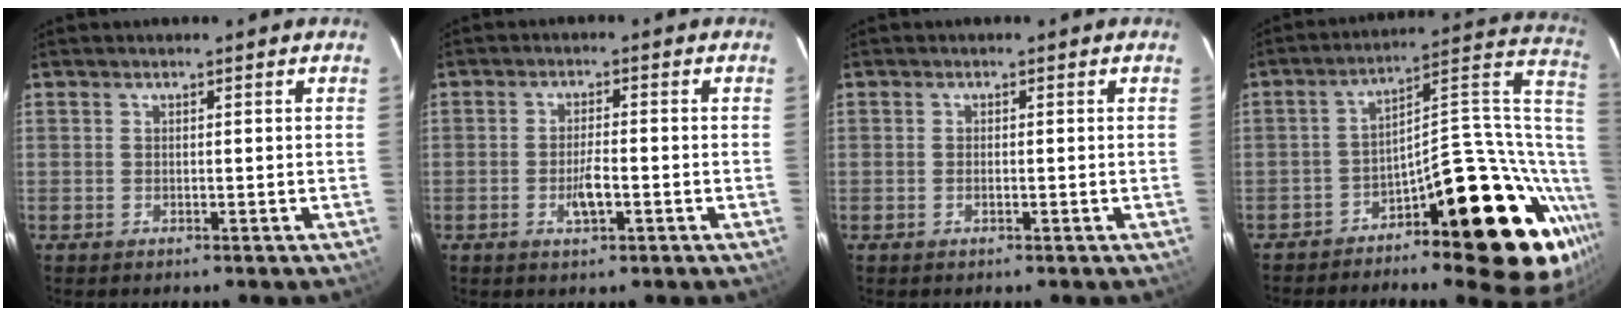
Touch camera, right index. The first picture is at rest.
{"total": 3.9, "force": [-1.5, 1.1, 3.4], "torque": [-0.065, -0.003, -0.023]}
{"total": 0.8, "force": [-0.1, 0.4, 0.7], "torque": [-0.015, 0.000, -0.003]}
{"total": 21.5, "force": [-9.3, 7.8, 17.8], "torque": [-0.191, 0.048, -0.138]}